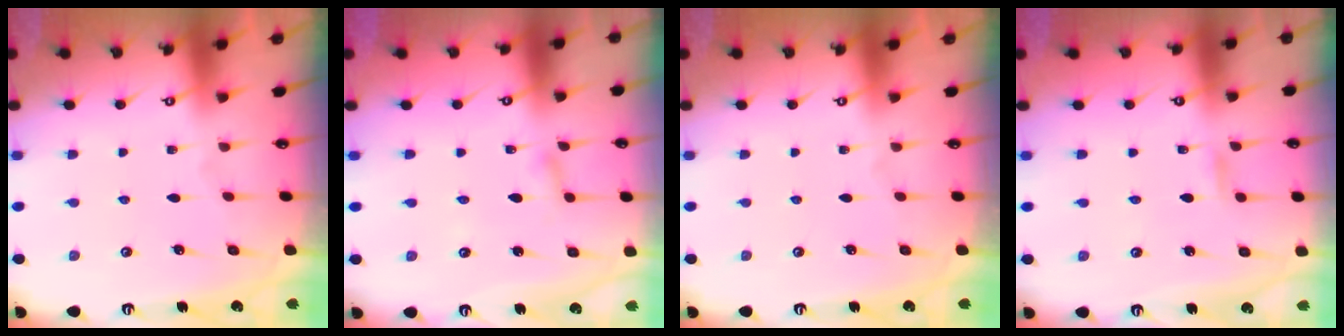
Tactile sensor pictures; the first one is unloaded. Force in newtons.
{"total": 2.1, "press": 2.1, "slide": 0.2}
{"total": 0.0}
{"total": 3.0, "press": 3.0, "slide": 0.2}